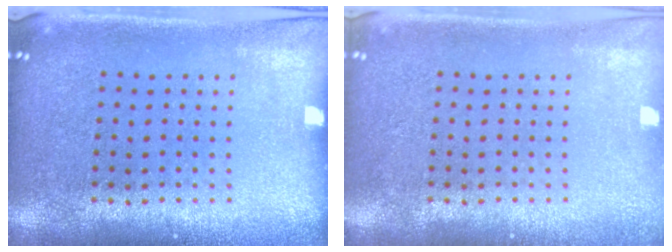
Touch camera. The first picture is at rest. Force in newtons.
{"total": 0.8, "press": 0.8, "slide": 0.1}